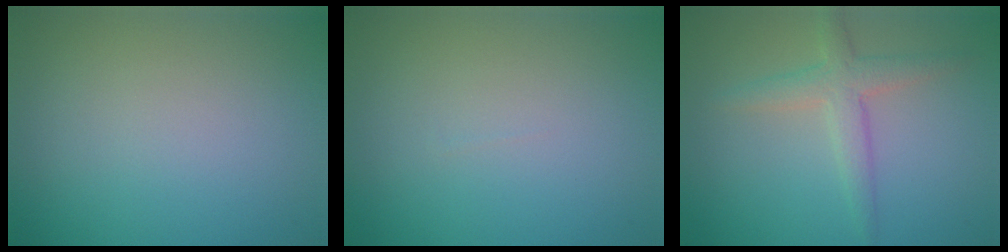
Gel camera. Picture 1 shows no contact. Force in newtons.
{"total": 0.0}
{"total": 2.9, "press": 2.9, "slide": 0.2}